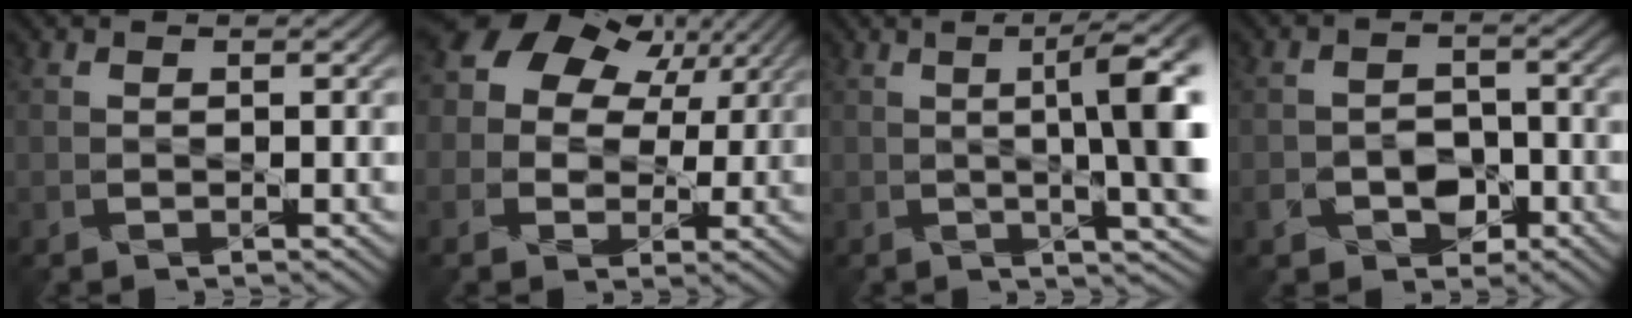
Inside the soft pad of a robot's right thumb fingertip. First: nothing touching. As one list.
[{"total": 12.6, "force": [5.6, 9.8, 5.7], "torque": [-0.148, 0.059, 0.086]}, {"total": 10.9, "force": [0.5, 2.3, 10.7], "torque": [-0.127, 0.009, 0.016]}, {"total": 3.8, "force": [-2.1, 3.0, 1.2], "torque": [-0.023, -0.005, -0.037]}]